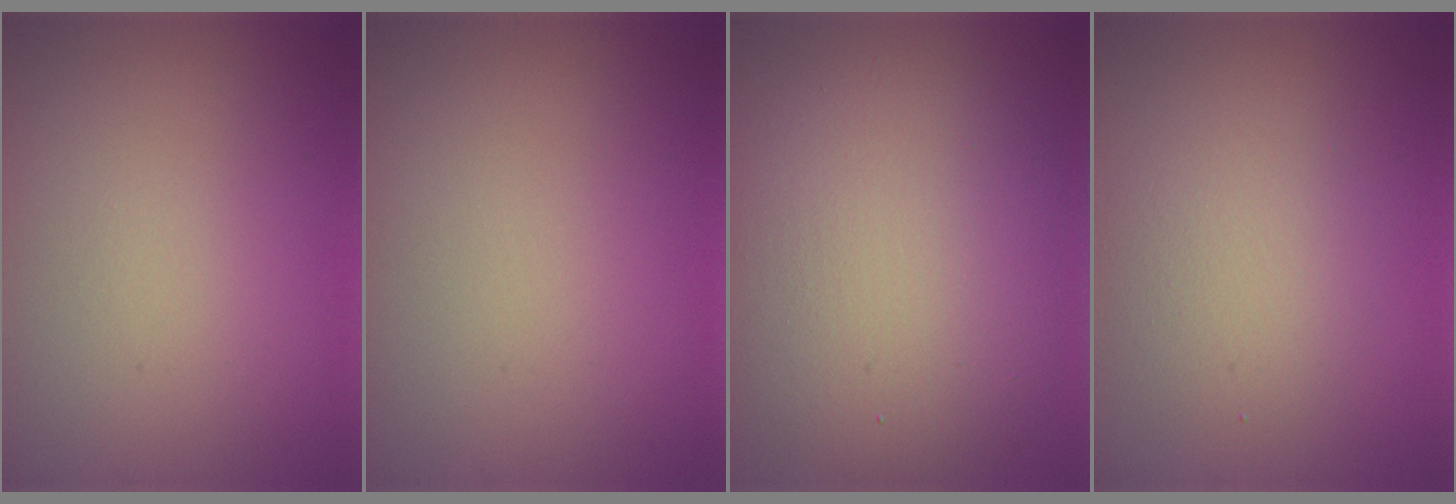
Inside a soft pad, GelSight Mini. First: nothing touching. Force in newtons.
{"total": 0.0}
{"total": 11.8, "press": 11.8, "slide": 0.5}
{"total": 3.1, "press": 3.1, "slide": 0.1}